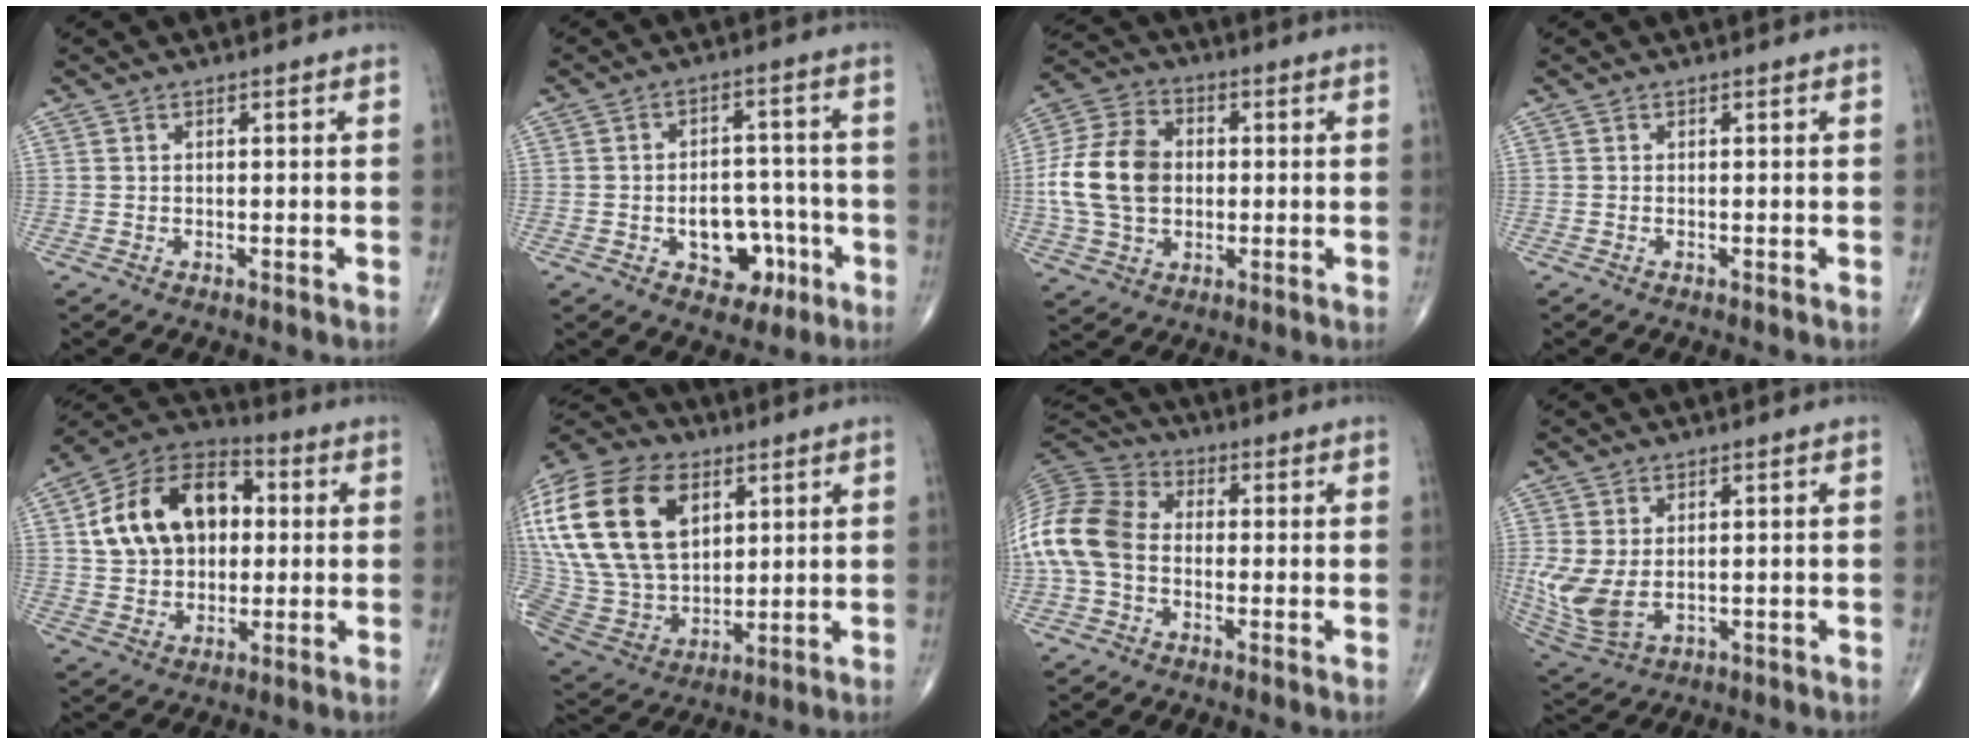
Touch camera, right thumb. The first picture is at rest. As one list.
[{"total": 9.6, "force": [-3.6, 6.7, 6.0], "torque": [-0.046, 0.038, -0.044]}, {"total": 14.9, "force": [-0.1, 10.9, 10.2], "torque": [-0.185, 0.019, -0.004]}, {"total": 0.0}, {"total": 17.8, "force": [3.0, 12.6, 12.2], "torque": [-0.180, 0.022, 0.046]}, {"total": 27.4, "force": [8.8, 17.6, 19.1], "torque": [-0.401, 0.004, 0.170]}, {"total": 13.5, "force": [-1.7, 9.9, 9.1], "torque": [-0.194, 0.032, -0.043]}, {"total": 9.3, "force": [0.3, 5.8, 7.2], "torque": [-0.169, -0.007, 0.025]}]